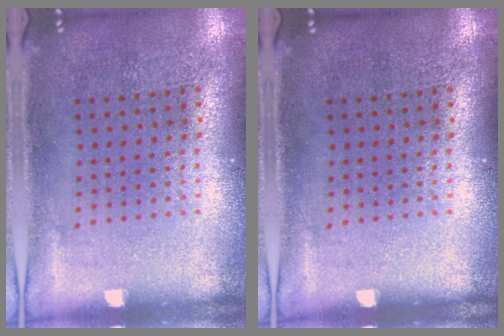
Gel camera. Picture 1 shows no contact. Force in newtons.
{"total": 0.0}